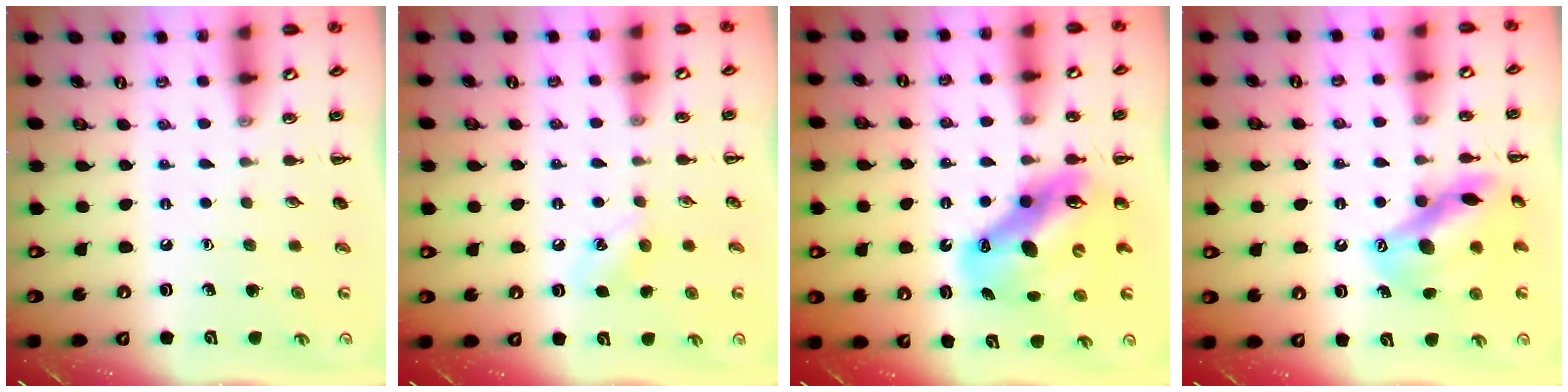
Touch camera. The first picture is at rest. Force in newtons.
{"total": 4.8, "press": 4.5, "slide": 1.7}
{"total": 12.9, "press": 12.4, "slide": 3.8}
{"total": 14.1, "press": 13.6, "slide": 3.7}